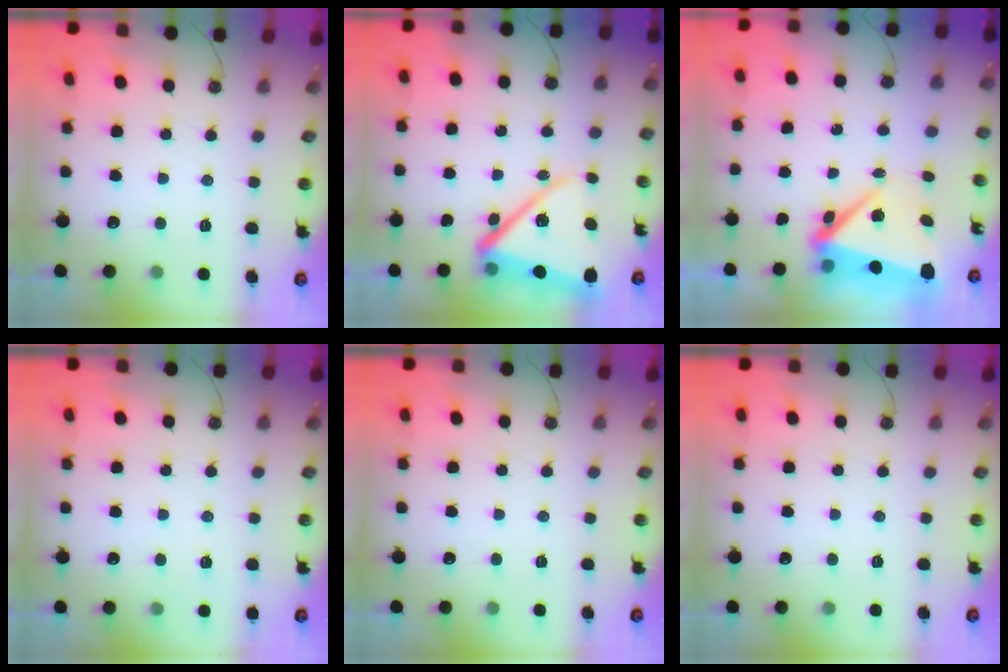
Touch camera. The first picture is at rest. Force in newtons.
{"total": 16.8, "press": 16.8, "slide": 1.5}
{"total": 8.1, "press": 8.1, "slide": 0.4}
{"total": 2.6, "press": 1.9, "slide": 1.8}
{"total": 0.0}
{"total": 0.0}